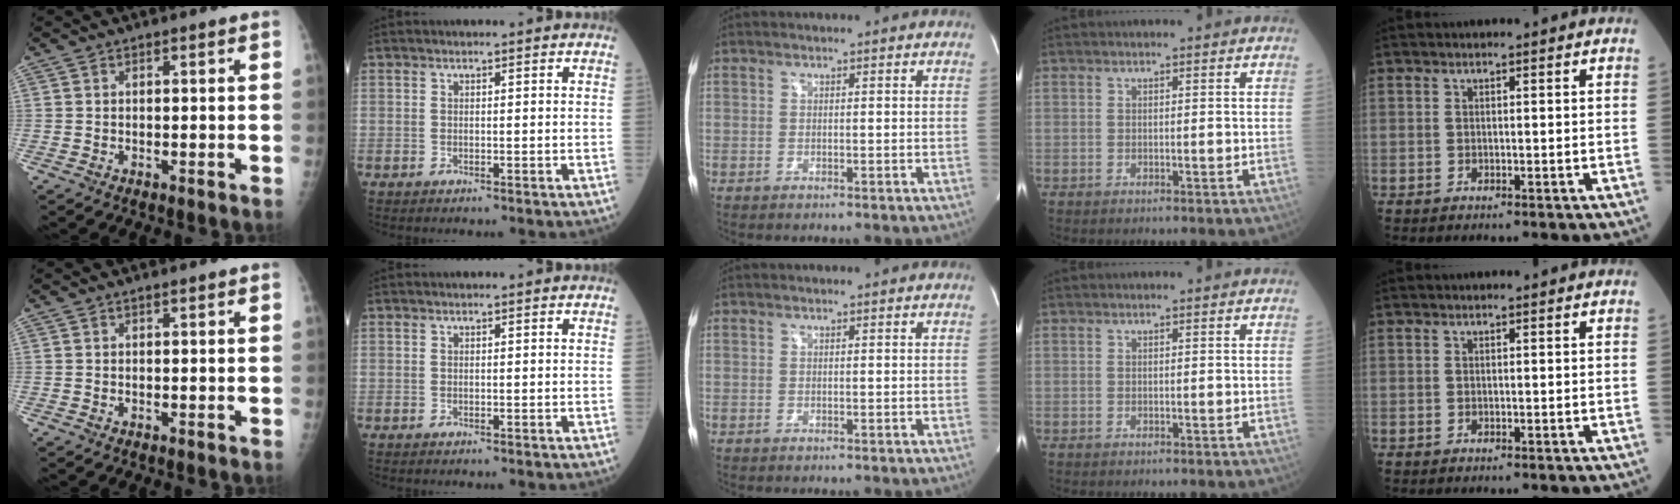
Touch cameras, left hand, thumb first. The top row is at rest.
{}